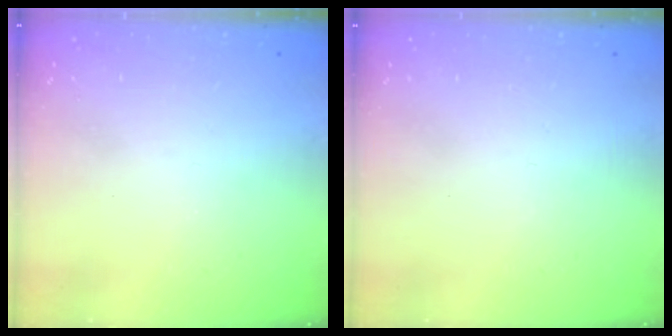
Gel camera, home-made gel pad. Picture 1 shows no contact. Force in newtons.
{"total": 1.6, "press": 1.6, "slide": 0.1}